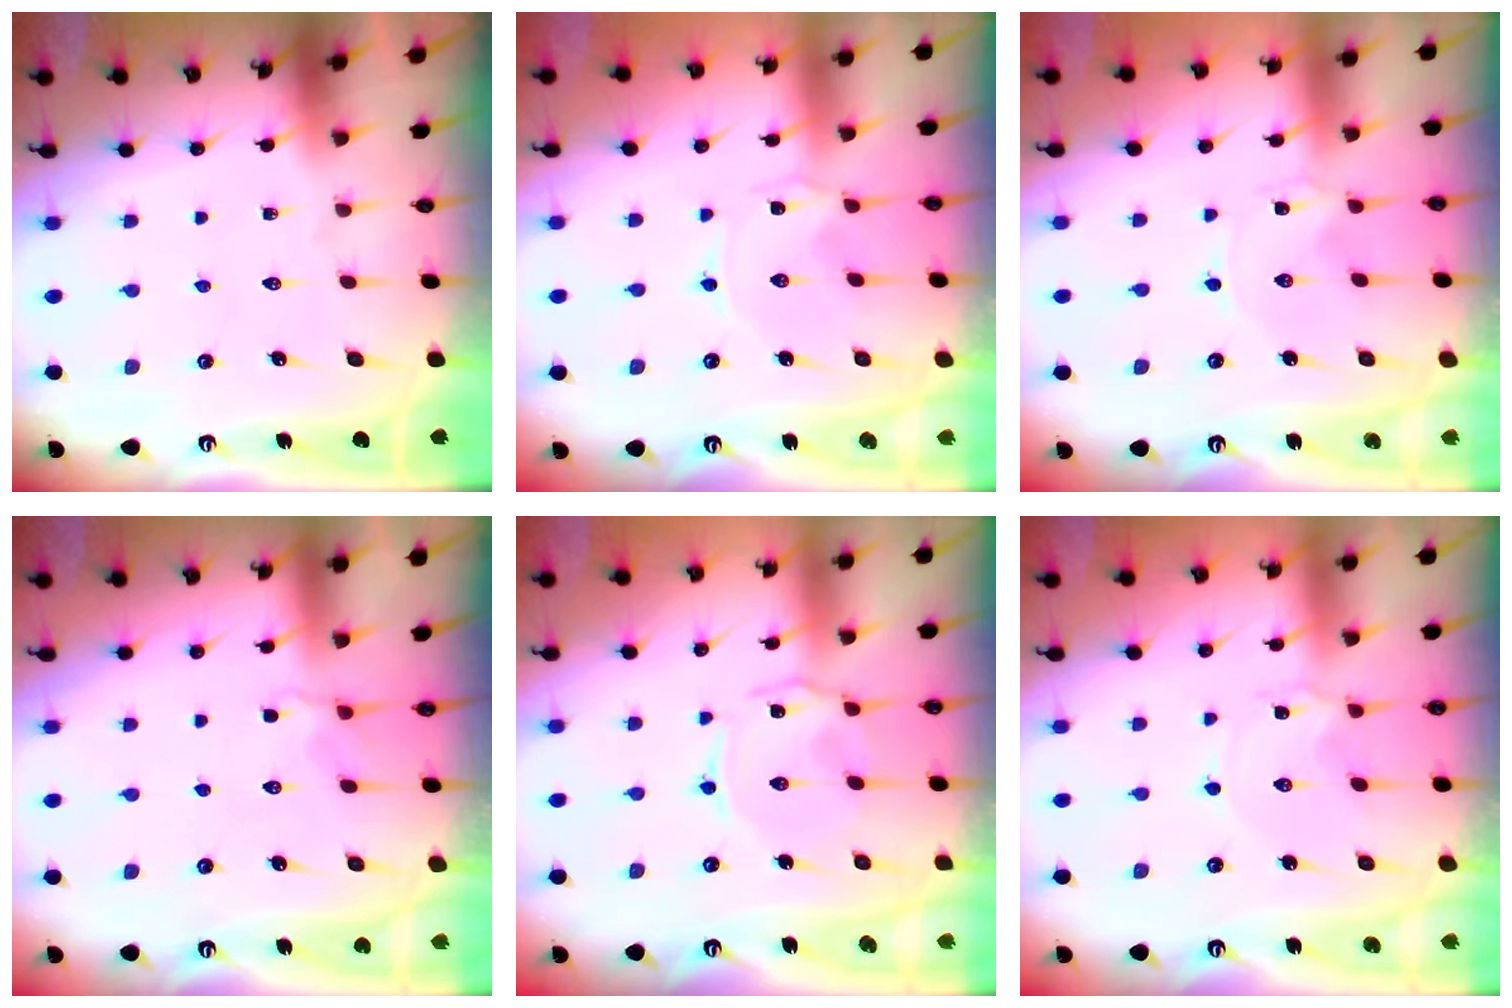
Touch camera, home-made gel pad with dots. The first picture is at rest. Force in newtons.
{"total": 0.0}
{"total": 0.0}
{"total": 2.7, "press": 2.1, "slide": 1.8}
{"total": 1.7, "press": 1.7, "slide": 0.5}
{"total": 2.8, "press": 2.8, "slide": 0.3}